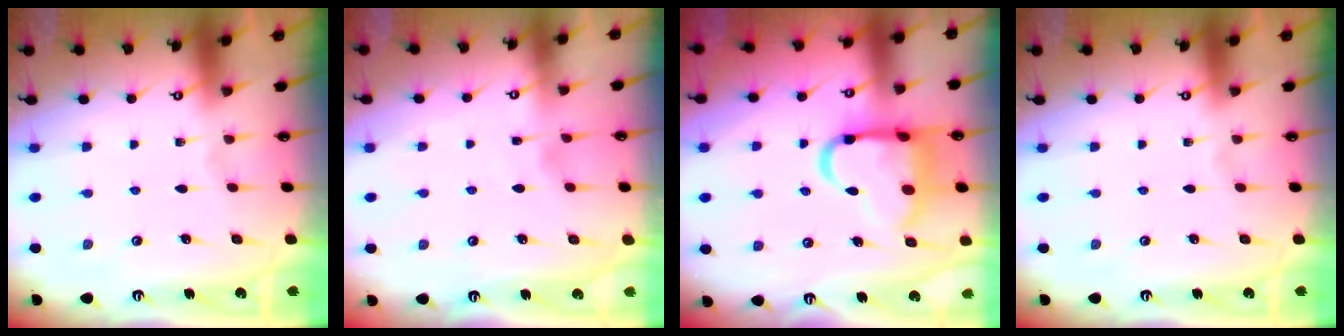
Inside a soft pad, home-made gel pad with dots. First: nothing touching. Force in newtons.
{"total": 2.0, "press": 2.0, "slide": 0.1}
{"total": 15.7, "press": 15.6, "slide": 1.8}
{"total": 0.0}